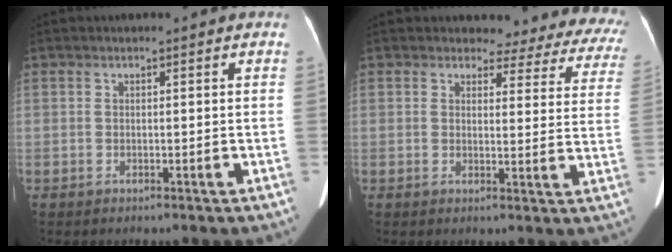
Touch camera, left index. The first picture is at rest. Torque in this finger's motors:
{"motor_torque": [0.25, -0.34, -0.01, 0.00]}